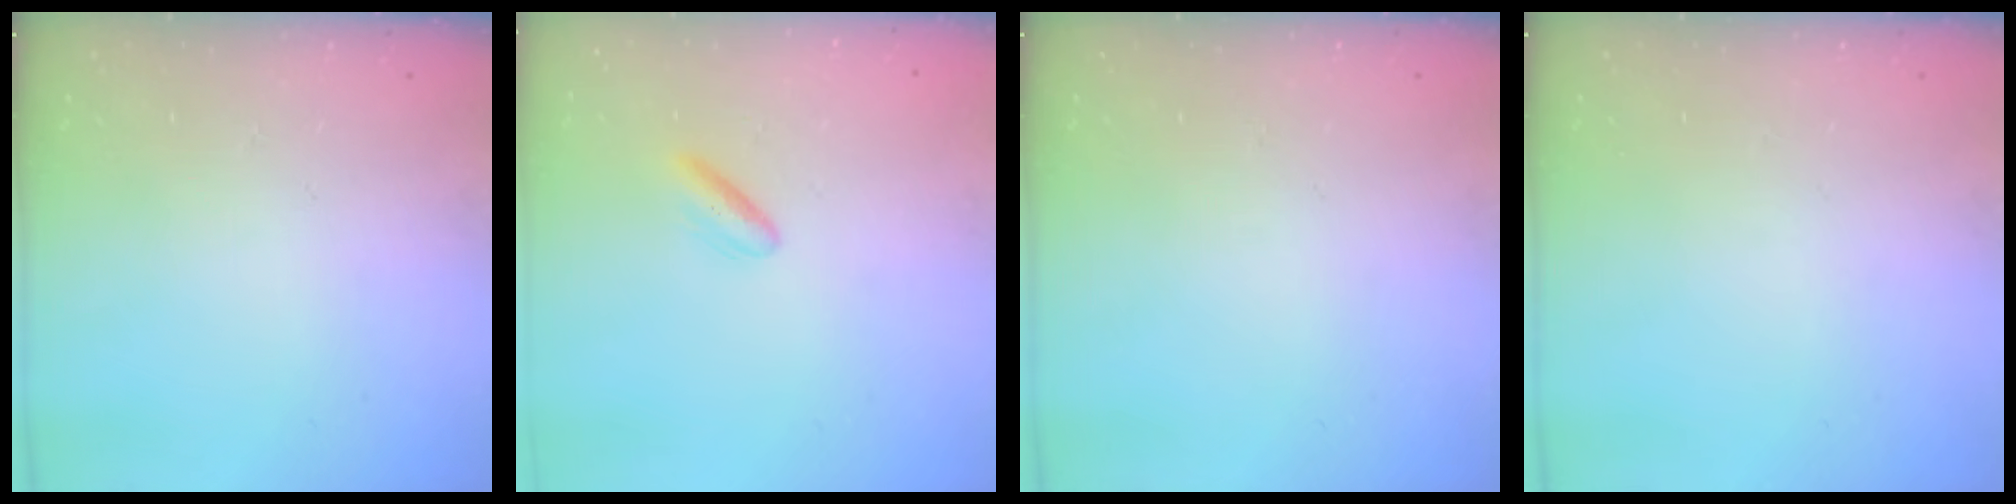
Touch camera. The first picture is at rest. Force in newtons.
{"total": 3.8, "press": 3.5, "slide": 1.5}
{"total": 0.0}
{"total": 0.0}